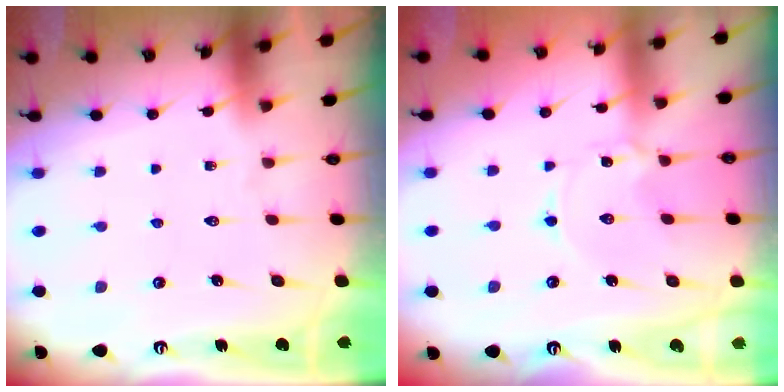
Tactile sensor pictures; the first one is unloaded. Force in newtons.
{"total": 1.7, "press": 1.7, "slide": 0.3}